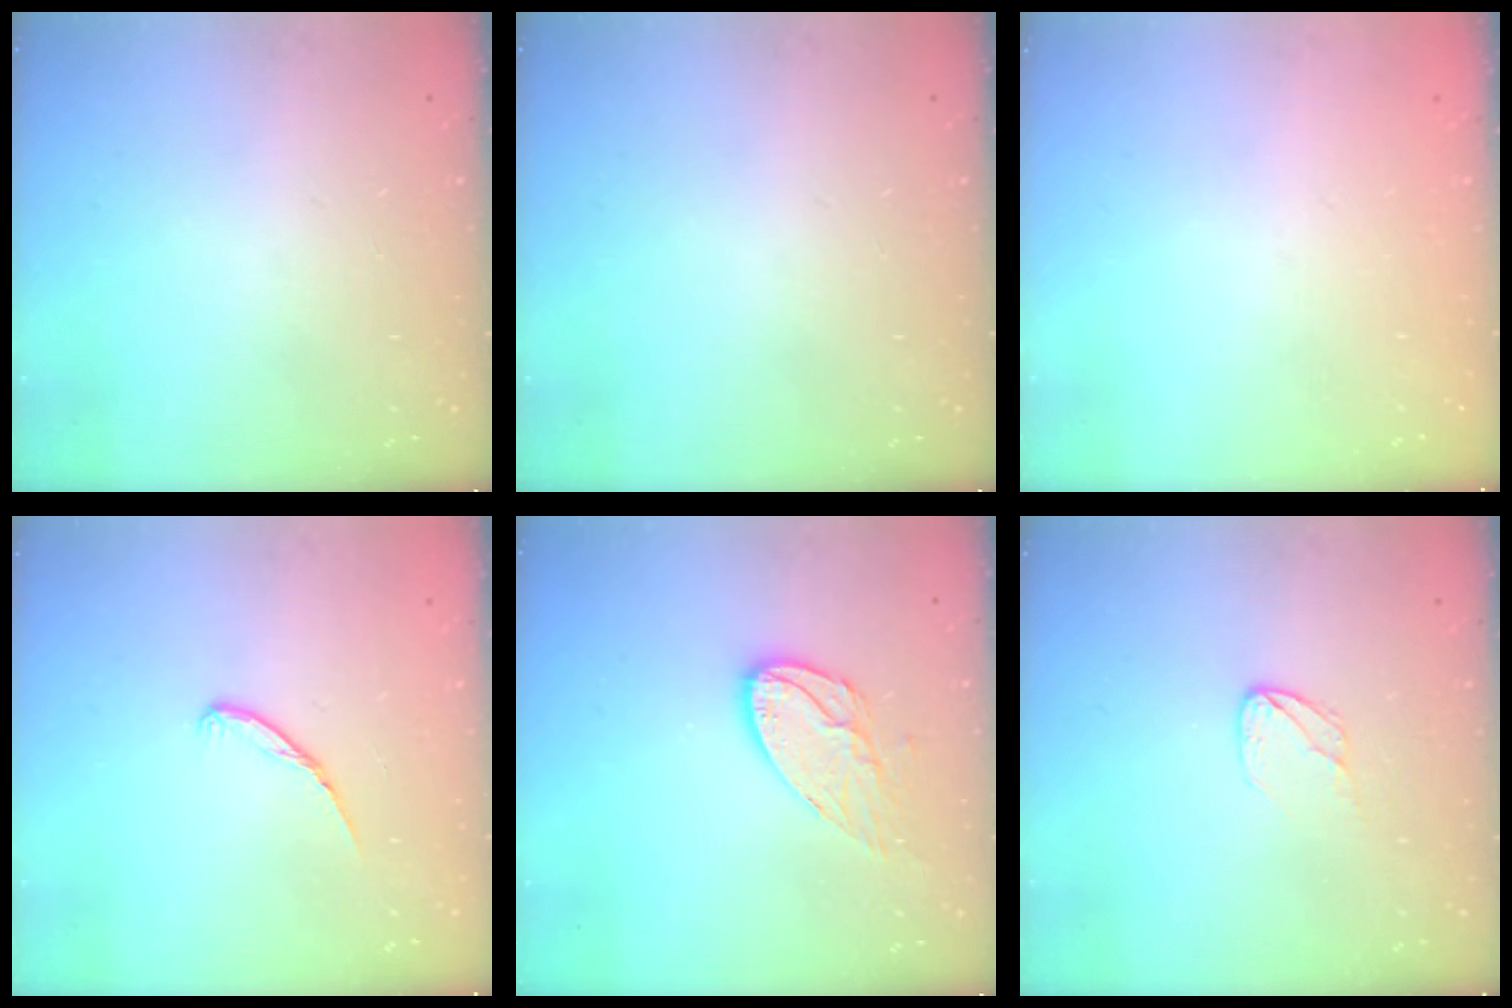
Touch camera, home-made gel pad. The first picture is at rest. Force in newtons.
{"total": 0.0}
{"total": 0.0}
{"total": 4.5, "press": 4.4, "slide": 0.5}
{"total": 11.0, "press": 10.9, "slide": 0.9}
{"total": 6.6, "press": 6.6, "slide": 0.5}